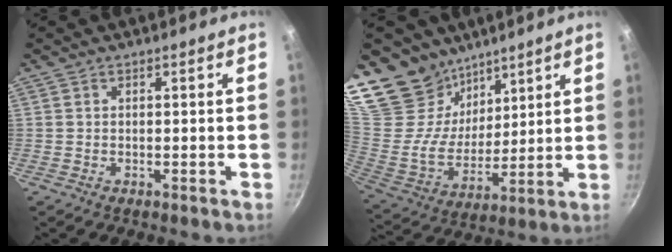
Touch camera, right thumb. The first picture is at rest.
{"total": 21.1, "force": [16.3, 12.0, 6.1], "torque": [-0.096, -0.084, 0.316]}